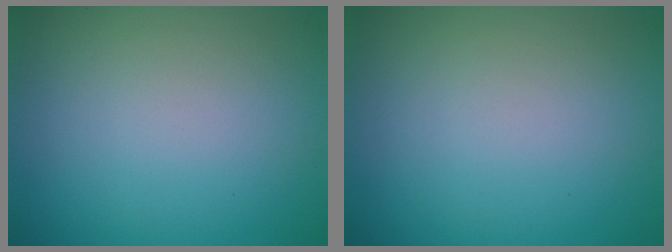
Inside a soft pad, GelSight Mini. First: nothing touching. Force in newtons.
{"total": 0.0}